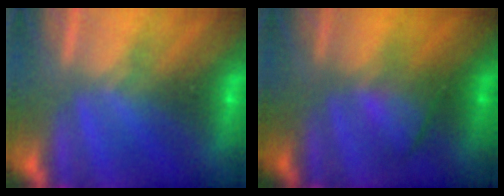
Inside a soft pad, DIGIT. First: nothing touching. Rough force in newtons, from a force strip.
{"total": 2.0}